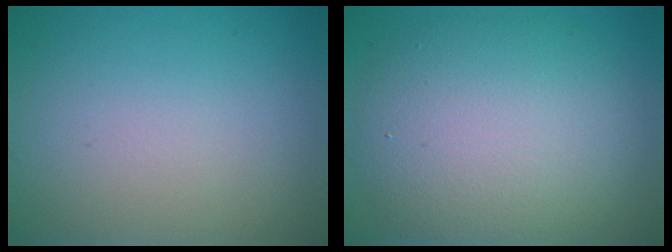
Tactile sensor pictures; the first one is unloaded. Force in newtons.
{"total": 8.8, "press": 8.8, "slide": 0.7}